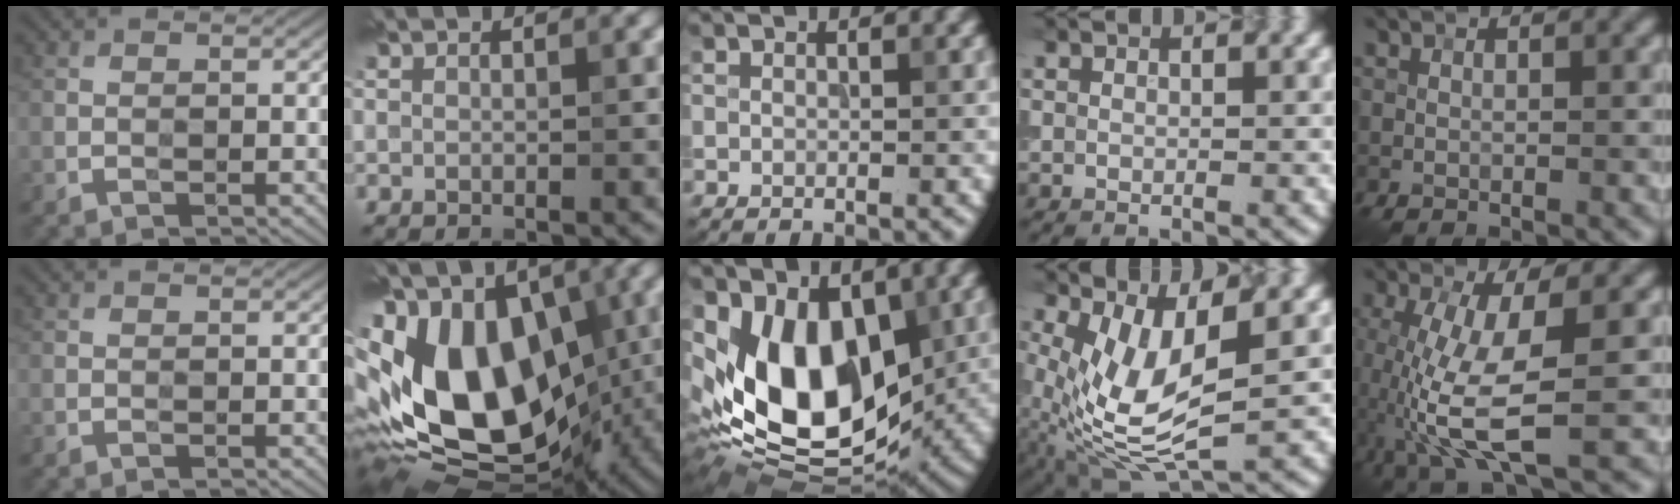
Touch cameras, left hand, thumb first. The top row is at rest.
{"index": {"total": 17.1, "force": [-0.5, 10.9, 13.2], "torque": [-0.255, 0.001, -0.009]}, "middle": {"total": 12.4, "force": [0.9, 8.0, 9.5], "torque": [-0.163, -0.023, 0.012]}, "ring": {"total": 8.0, "force": [0.2, 3.5, 7.2], "torque": [-0.169, -0.010, 0.005]}, "little": {"total": 8.3, "force": [-2.7, 2.8, 7.3], "torque": [-0.179, -0.012, -0.054]}}